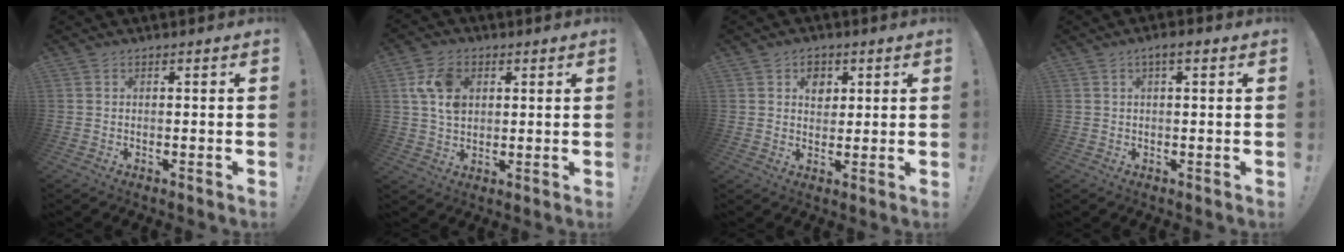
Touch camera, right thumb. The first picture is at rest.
{"total": 10.5, "force": [3.3, 7.5, 6.5], "torque": [-0.112, 0.004, 0.062]}
{"total": 5.4, "force": [2.2, 4.5, 2.1], "torque": [-0.016, -0.011, 0.037]}
{"total": 2.9, "force": [0.9, 0.9, 2.7], "torque": [-0.036, 0.000, 0.011]}